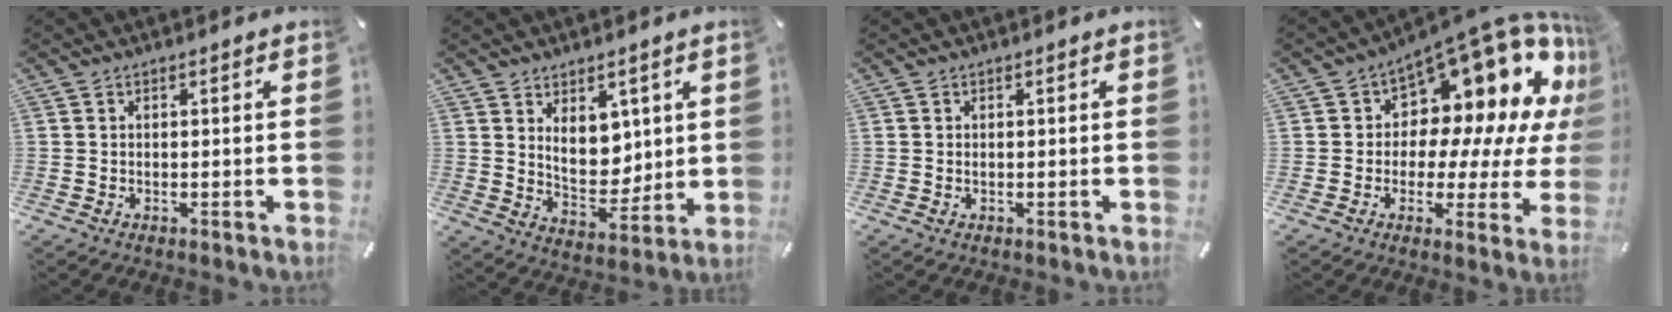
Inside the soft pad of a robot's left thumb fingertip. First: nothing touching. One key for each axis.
{"total": 9.2, "fx": 3.8, "fy": 6.7, "fz": 5.1, "tx": -0.067, "ty": -0.025, "tz": 0.071}
{"total": 0.5, "fx": 0.0, "fy": 0.3, "fz": 0.4, "tx": -0.009, "ty": 0.000, "tz": -0.001}
{"total": 15.4, "fx": 9.8, "fy": 8.3, "fz": 8.5, "tx": -0.110, "ty": -0.105, "tz": 0.164}